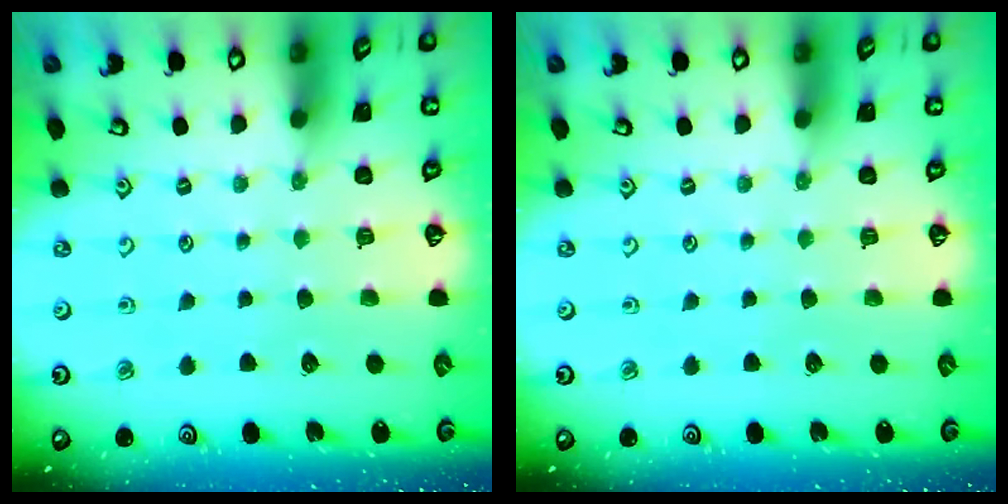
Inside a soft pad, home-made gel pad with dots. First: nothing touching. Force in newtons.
{"total": 0.0}